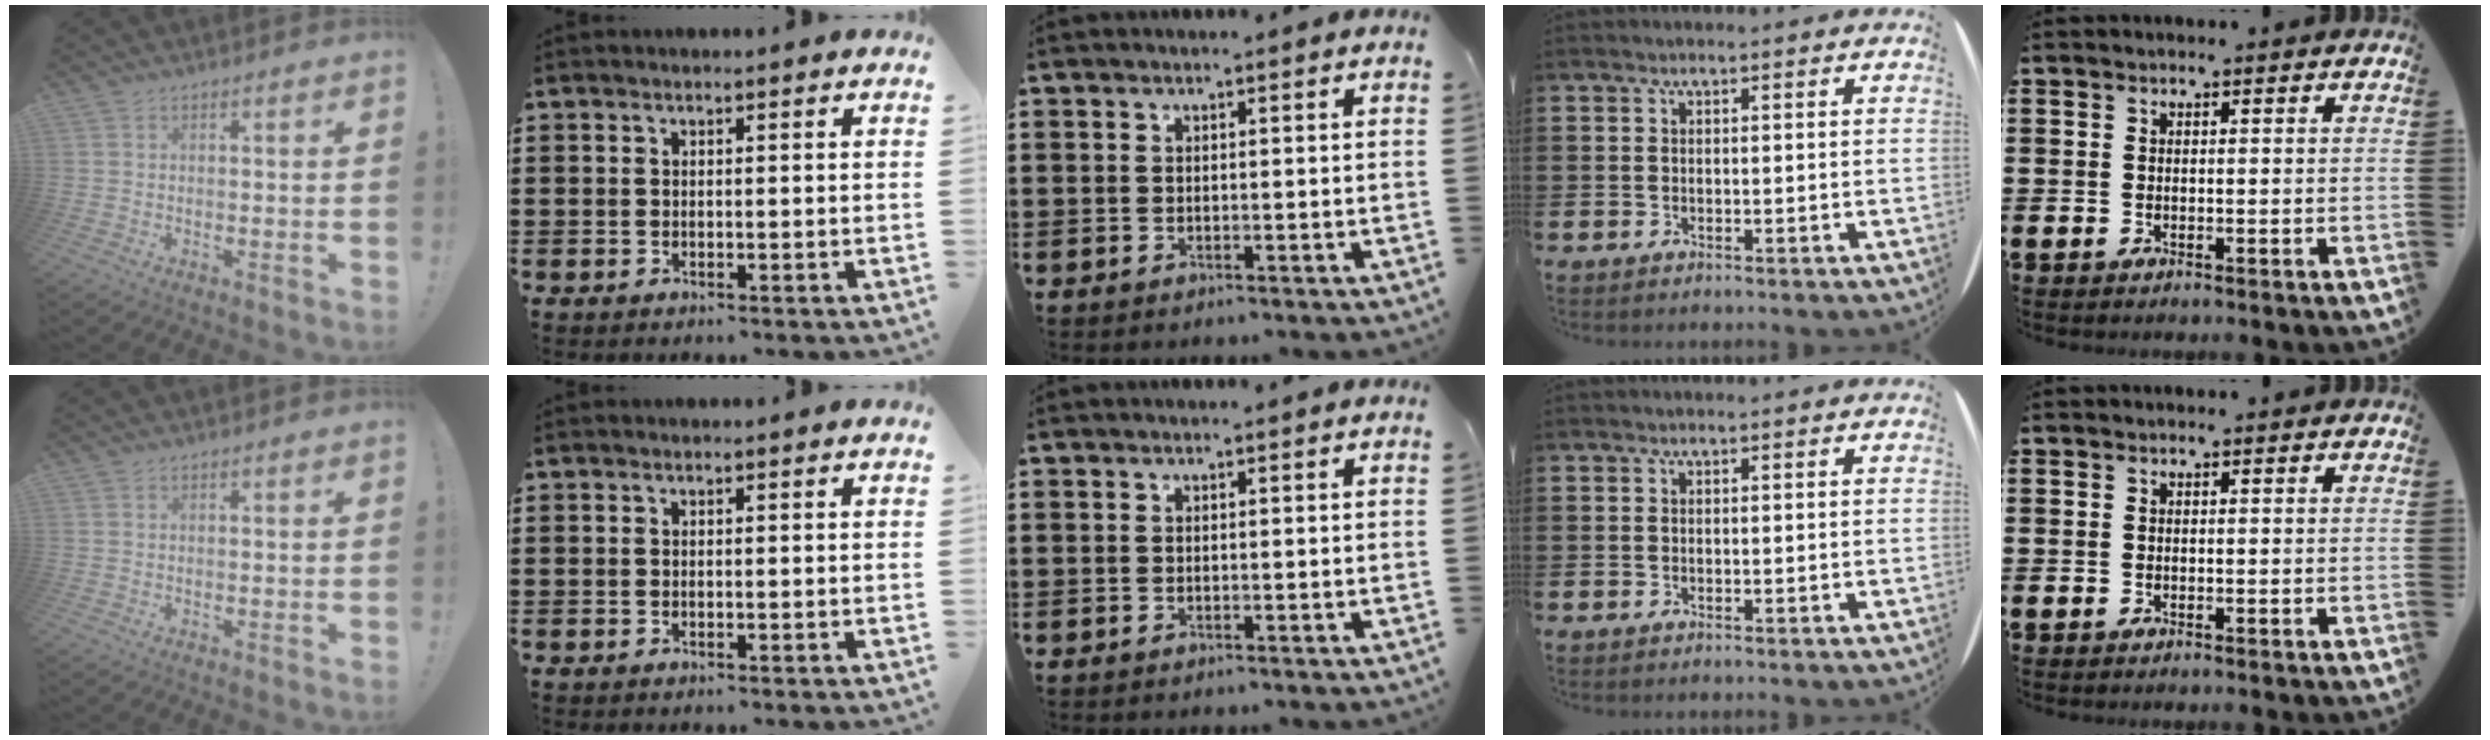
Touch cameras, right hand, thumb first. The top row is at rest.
{}